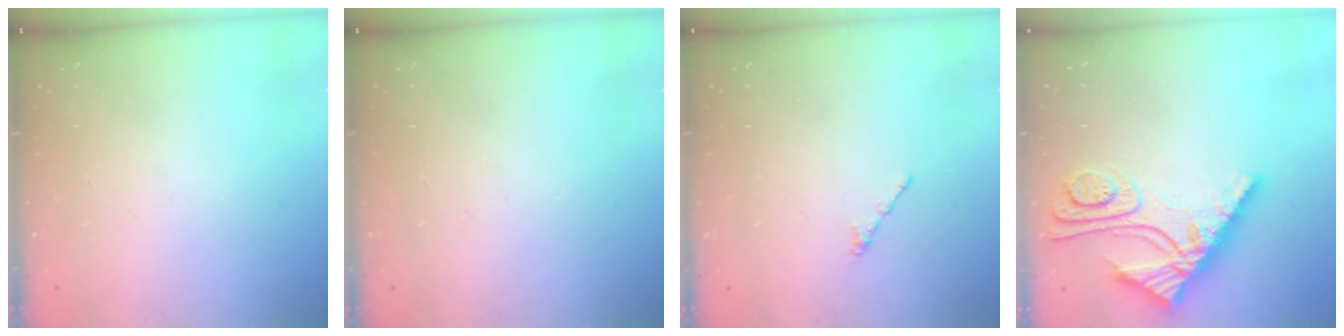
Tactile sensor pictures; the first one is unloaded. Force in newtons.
{"total": 0.0}
{"total": 0.5, "press": 0.4, "slide": 0.3}
{"total": 11.6, "press": 11.6, "slide": 1.1}